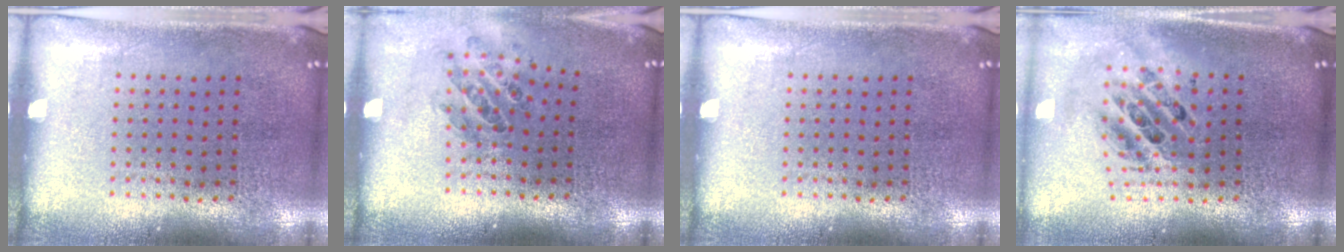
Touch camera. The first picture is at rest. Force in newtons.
{"total": 0.9, "press": 0.9, "slide": 0.2}
{"total": 0.0}
{"total": 2.0, "press": 1.5, "slide": 1.3}